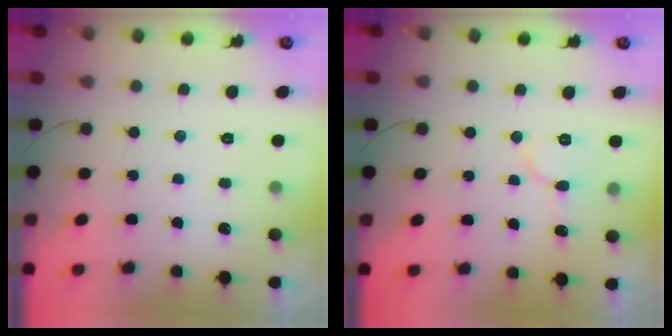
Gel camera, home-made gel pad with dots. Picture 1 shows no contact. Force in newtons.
{"total": 6.2, "press": 6.2, "slide": 0.5}